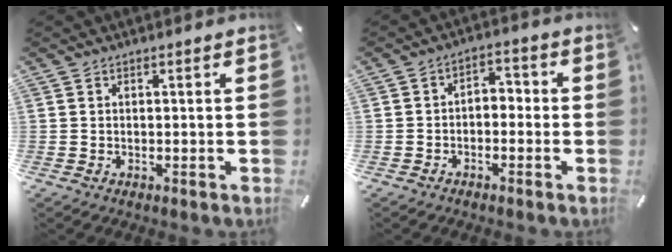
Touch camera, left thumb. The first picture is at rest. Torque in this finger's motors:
{"motor_torque": [0.26, 0.96, 0.19, -0.05, 0.01]}